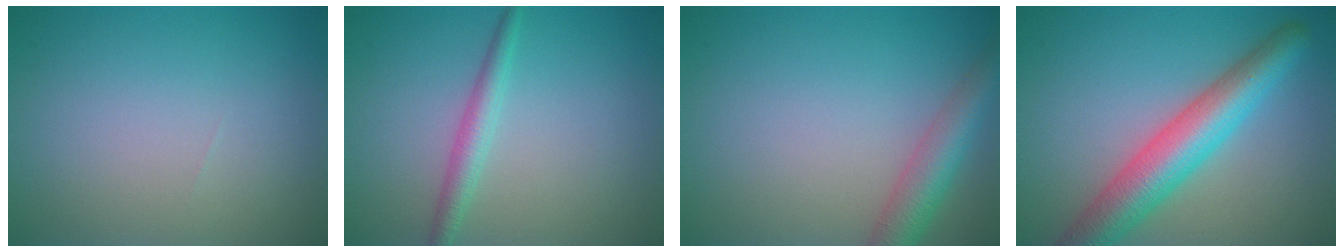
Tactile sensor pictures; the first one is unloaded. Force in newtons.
{"total": 2.1, "press": 2.1, "slide": 0.1}
{"total": 4.1, "press": 4.1, "slide": 0.2}
{"total": 6.9, "press": 6.9, "slide": 0.1}